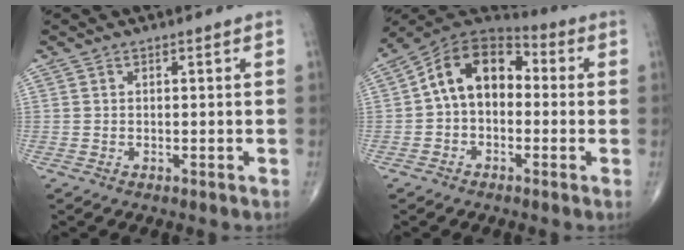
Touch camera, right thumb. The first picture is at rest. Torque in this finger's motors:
{"motor_torque": [-0.23, 0.82, 0.64, 0.39, 0.11]}